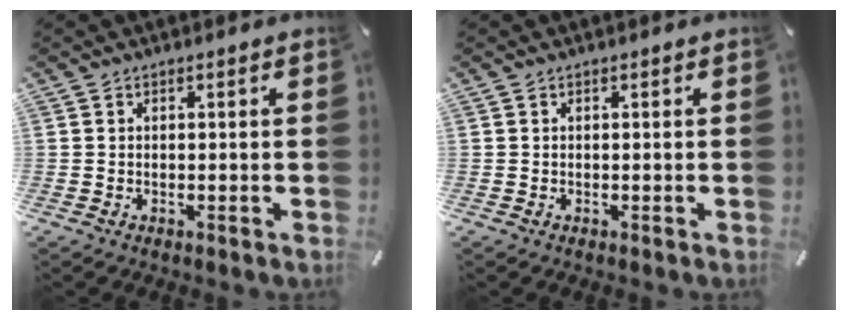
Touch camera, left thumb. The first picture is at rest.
{"total": 0.0}